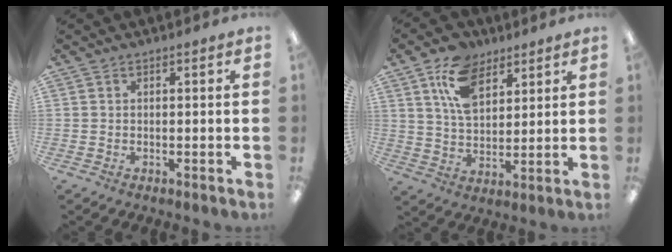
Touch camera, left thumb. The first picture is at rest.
{"total": 12.9, "force": [7.2, 7.9, 7.2], "torque": [-0.128, -0.011, 0.134]}